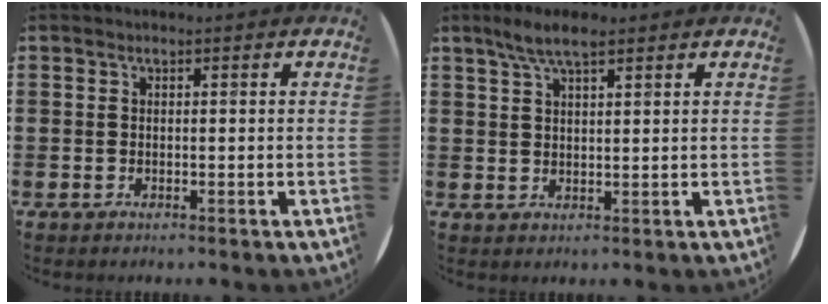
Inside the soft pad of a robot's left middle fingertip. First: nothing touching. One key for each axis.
{"total": 4.7, "fx": 3.3, "fy": 1.3, "fz": 3.0, "tx": -0.058, "ty": 0.003, "tz": 0.057}